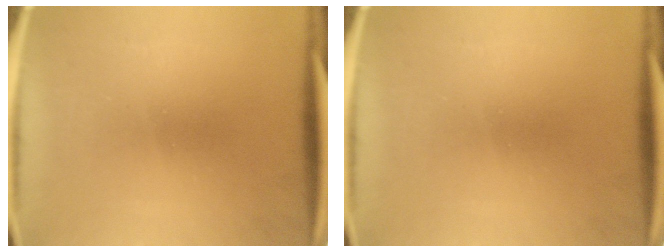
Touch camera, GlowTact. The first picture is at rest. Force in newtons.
{"total": 0.0}